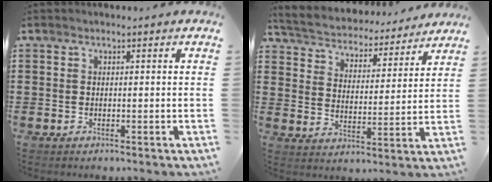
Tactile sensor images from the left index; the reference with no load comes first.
{"total": 4.2, "force": [4.1, 0.4, 0.0], "torque": [-0.028, -0.037, 0.065]}